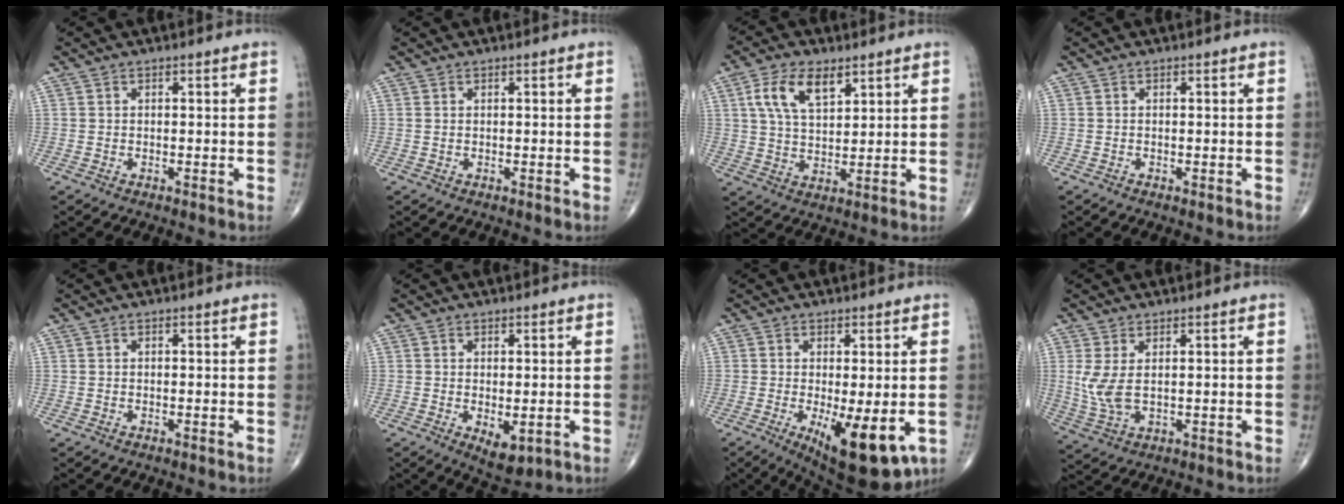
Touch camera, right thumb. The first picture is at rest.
{"total": 0.0}
{"total": 9.3, "force": [4.4, 4.8, 6.8], "torque": [-0.120, -0.012, 0.085]}
{"total": 0.0}
{"total": 0.0}
{"total": 5.0, "force": [-1.1, 2.4, 4.2], "torque": [-0.056, -0.012, -0.005]}
{"total": 12.2, "force": [-3.5, 4.2, 10.9], "torque": [-0.154, -0.025, -0.039]}
{"total": 5.8, "force": [0.9, 2.9, 5.0], "torque": [-0.120, -0.006, 0.029]}